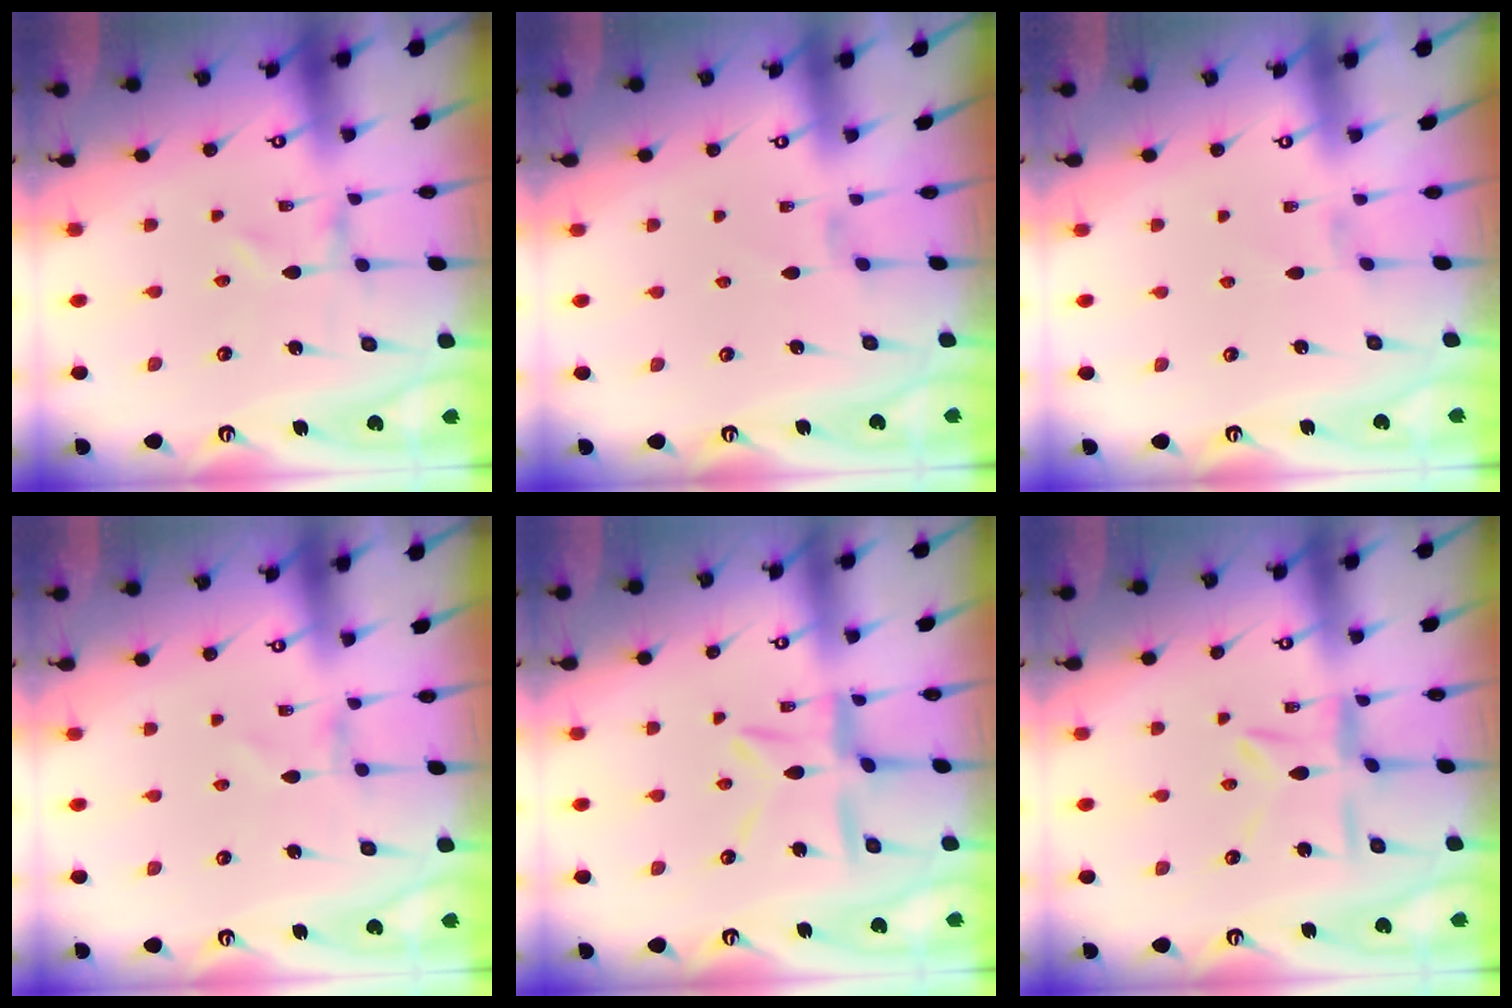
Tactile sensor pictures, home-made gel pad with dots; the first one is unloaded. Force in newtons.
{"total": 1.7, "press": 1.6, "slide": 0.4}
{"total": 0.7, "press": 0.6, "slide": 0.4}
{"total": 1.6, "press": 1.6, "slide": 0.2}
{"total": 10.4, "press": 10.3, "slide": 0.9}
{"total": 7.1, "press": 7.1, "slide": 0.6}